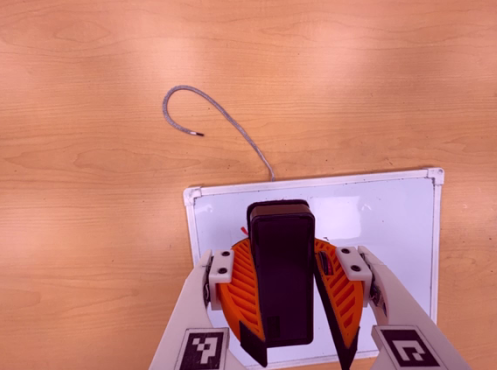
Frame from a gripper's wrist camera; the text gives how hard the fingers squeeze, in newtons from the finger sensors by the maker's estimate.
{"total": 10.5, "left": 10.4, "right": 10.5}